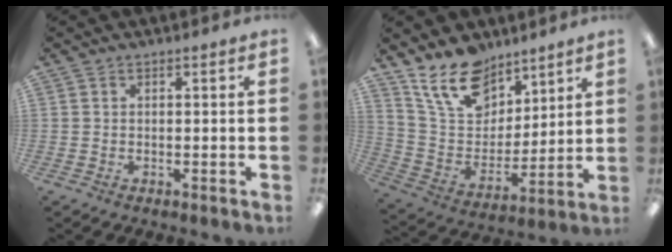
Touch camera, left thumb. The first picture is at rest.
{"total": 17.4, "force": [12.1, 10.1, 7.3], "torque": [-0.141, -0.062, 0.228]}